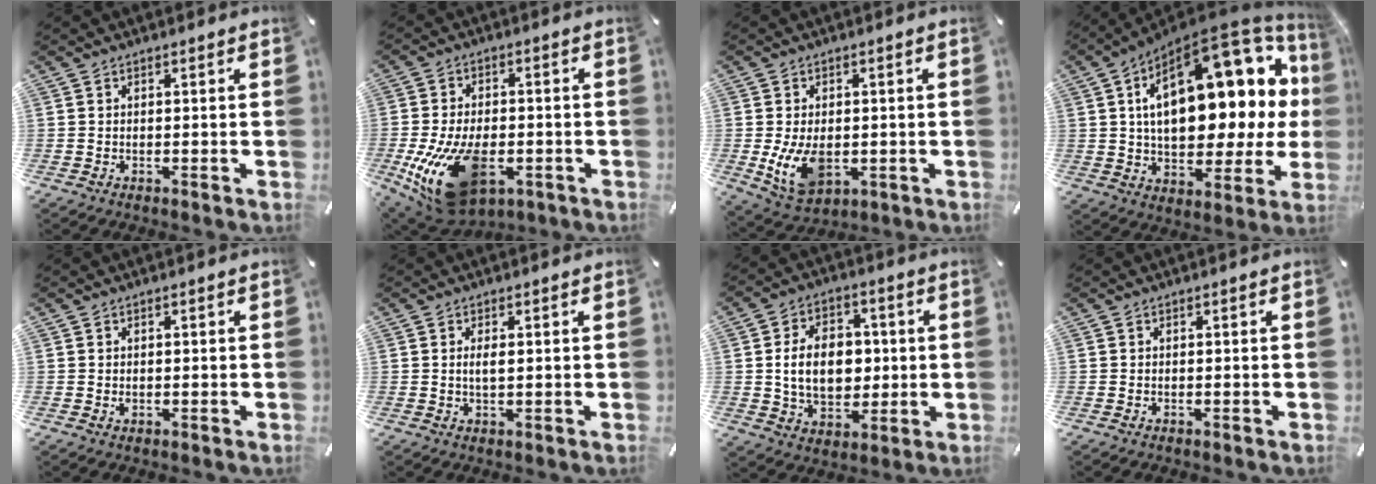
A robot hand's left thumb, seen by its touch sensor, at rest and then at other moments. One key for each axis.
{"total": 19.1, "fx": -5.3, "fy": 11.2, "fz": 14.5, "tx": -0.275, "ty": 0.007, "tz": -0.075}
{"total": 9.4, "fx": -1.1, "fy": 6.4, "fz": 6.8, "tx": -0.135, "ty": -0.005, "tz": -0.017}
{"total": 26.5, "fx": 7.8, "fy": 14.0, "fz": 21.1, "tx": -0.319, "ty": -0.058, "tz": 0.136}
{"total": 0.7, "fx": 0.0, "fy": 0.6, "fz": 0.4, "tx": -0.010, "ty": 0.001, "tz": -0.001}
{"total": 2.3, "fx": 0.4, "fy": 0.8, "fz": 2.1, "tx": -0.044, "ty": 0.002, "tz": 0.006}
{"total": 12.7, "fx": 0.5, "fy": 9.3, "fz": 8.7, "tx": -0.160, "ty": 0.007, "tz": 0.008}
{"total": 0.0}